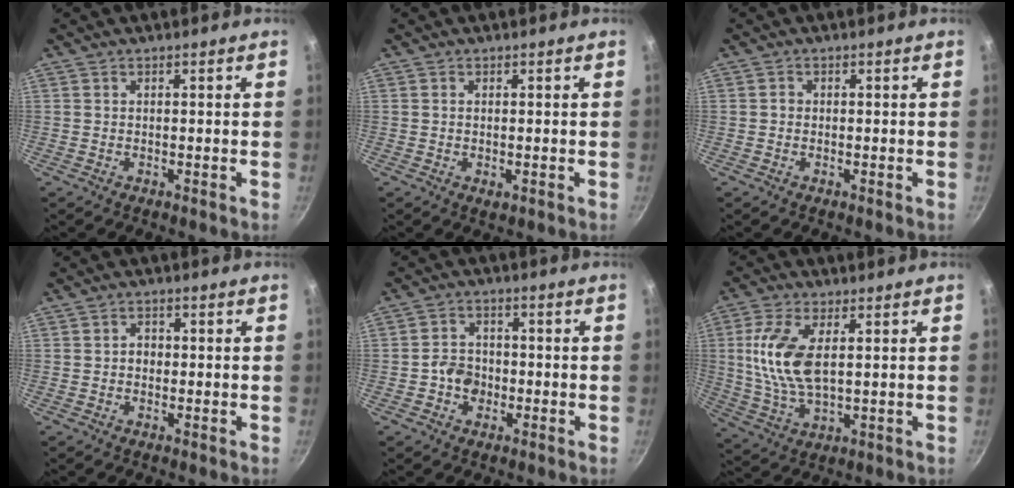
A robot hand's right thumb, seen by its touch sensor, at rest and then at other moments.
{"total": 1.4, "force": [-0.1, 0.7, 1.3], "torque": [-0.021, -0.003, -0.002]}
{"total": 0.8, "force": [-0.1, 0.8, 0.3], "torque": [-0.002, 0.003, -0.005]}
{"total": 1.9, "force": [-0.2, 1.6, 1.0], "torque": [-0.006, 0.006, -0.006]}
{"total": 4.9, "force": [-1.5, 4.1, 2.3], "torque": [-0.018, 0.017, -0.031]}
{"total": 11.9, "force": [2.1, 5.8, 10.2], "torque": [-0.205, -0.005, 0.045]}